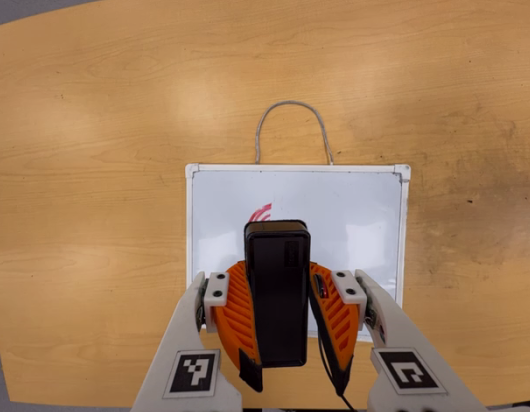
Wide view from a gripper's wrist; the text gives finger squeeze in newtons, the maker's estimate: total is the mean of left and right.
{"total": 6.9, "left": 6.1, "right": 7.7}